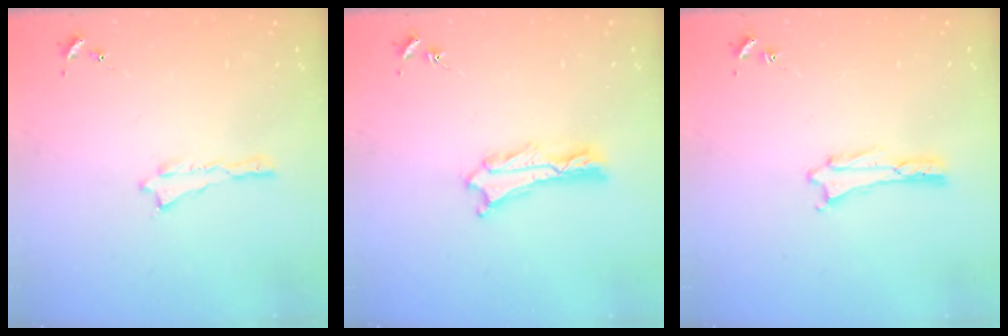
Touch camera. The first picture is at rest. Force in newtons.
{"total": 1.2, "press": 1.2, "slide": 0.2}
{"total": 1.1, "press": 1.1, "slide": 0.1}